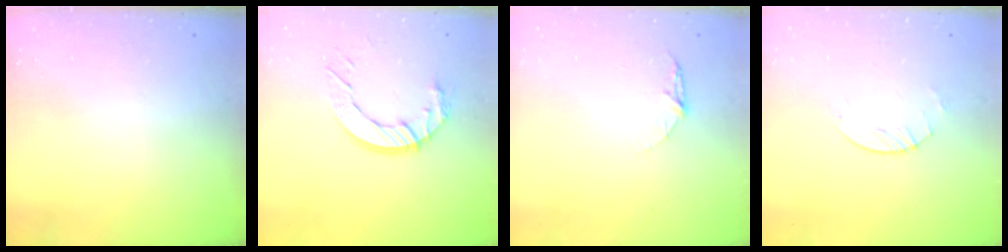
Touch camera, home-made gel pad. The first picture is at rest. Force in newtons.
{"total": 9.1, "press": 9.1, "slide": 0.5}
{"total": 4.4, "press": 4.4, "slide": 0.5}
{"total": 2.6, "press": 2.5, "slide": 0.4}